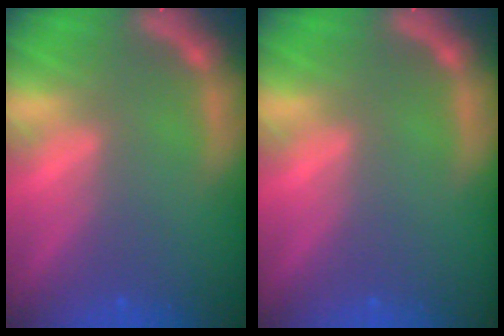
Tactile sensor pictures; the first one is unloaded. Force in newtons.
{"total": 0.0}